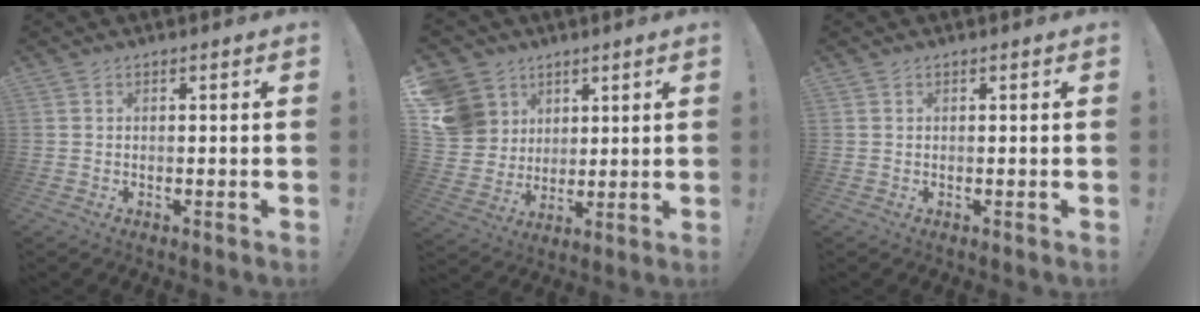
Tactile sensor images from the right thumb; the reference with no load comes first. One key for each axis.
{"total": 13.4, "fx": 4.3, "fy": 12.0, "fz": 4.0, "tx": -0.069, "ty": -0.018, "tz": 0.100}
{"total": 0.0}